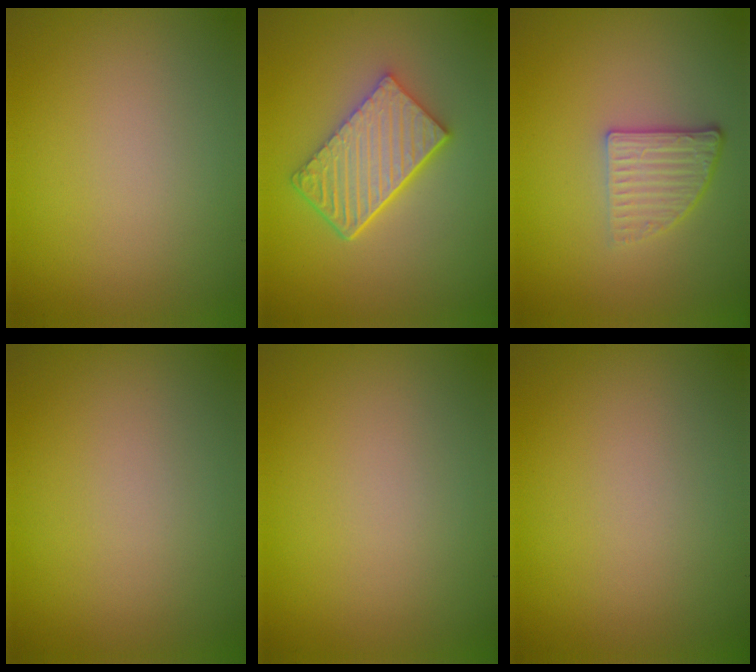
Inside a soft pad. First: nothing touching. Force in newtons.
{"total": 6.0, "press": 4.3, "slide": 4.1}
{"total": 2.8, "press": 2.3, "slide": 1.6}
{"total": 0.0}
{"total": 0.0}
{"total": 0.0}